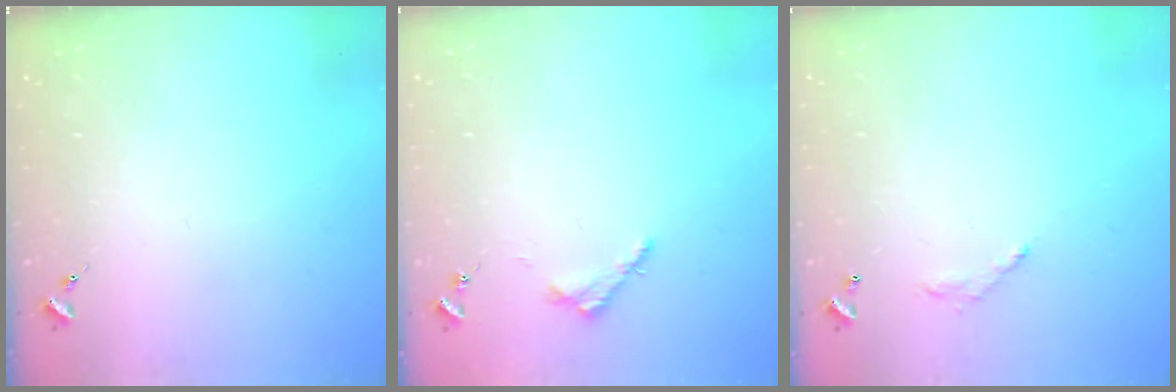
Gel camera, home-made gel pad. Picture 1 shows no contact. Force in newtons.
{"total": 3.2, "press": 3.2, "slide": 0.4}
{"total": 6.2, "press": 6.2, "slide": 0.4}